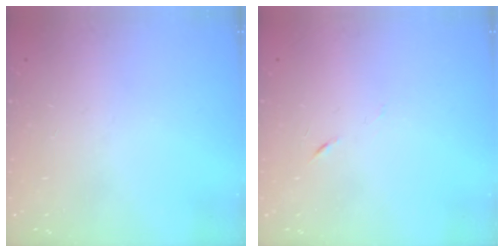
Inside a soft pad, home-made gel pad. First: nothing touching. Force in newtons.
{"total": 3.7, "press": 3.6, "slide": 0.9}